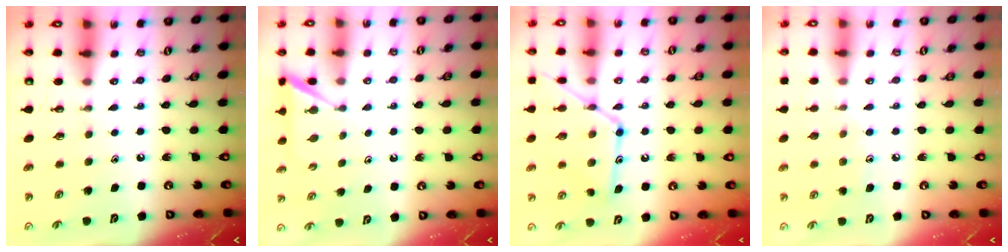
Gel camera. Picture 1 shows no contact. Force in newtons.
{"total": 3.9, "press": 3.9, "slide": 0.4}
{"total": 14.8, "press": 14.8, "slide": 1.0}
{"total": 6.1, "press": 6.1, "slide": 0.5}